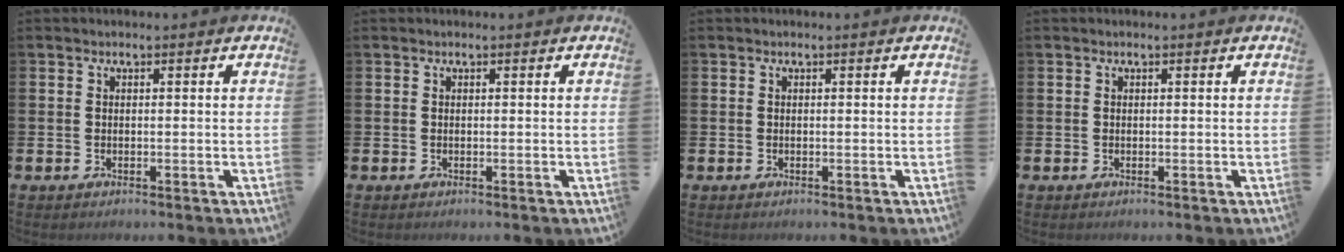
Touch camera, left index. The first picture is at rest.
{"total": 0.0}
{"total": 0.0}
{"total": 0.0}